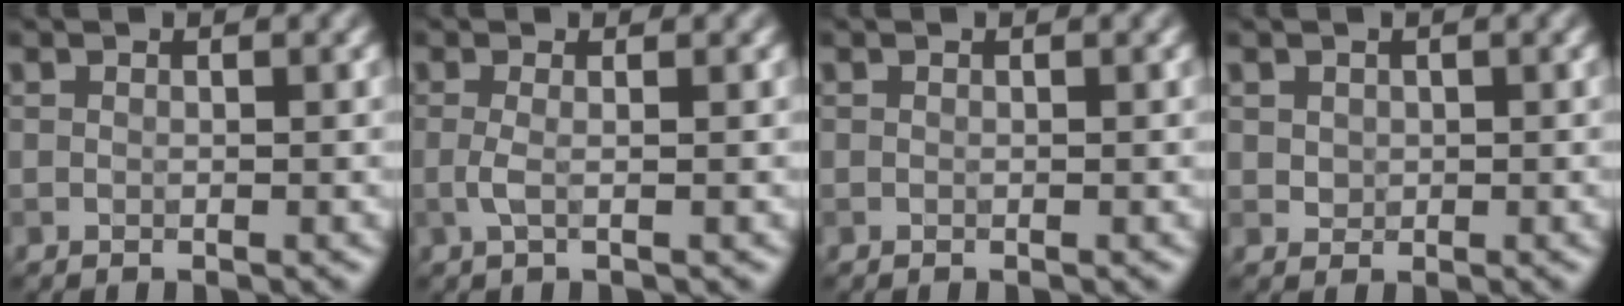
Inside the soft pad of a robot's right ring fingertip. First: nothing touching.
{"total": 1.5, "force": [-0.1, 0.4, 1.5], "torque": [-0.029, -0.002, -0.005]}
{"total": 0.0}
{"total": 1.0, "force": [0.3, 0.9, 0.3], "torque": [-0.003, -0.003, 0.010]}